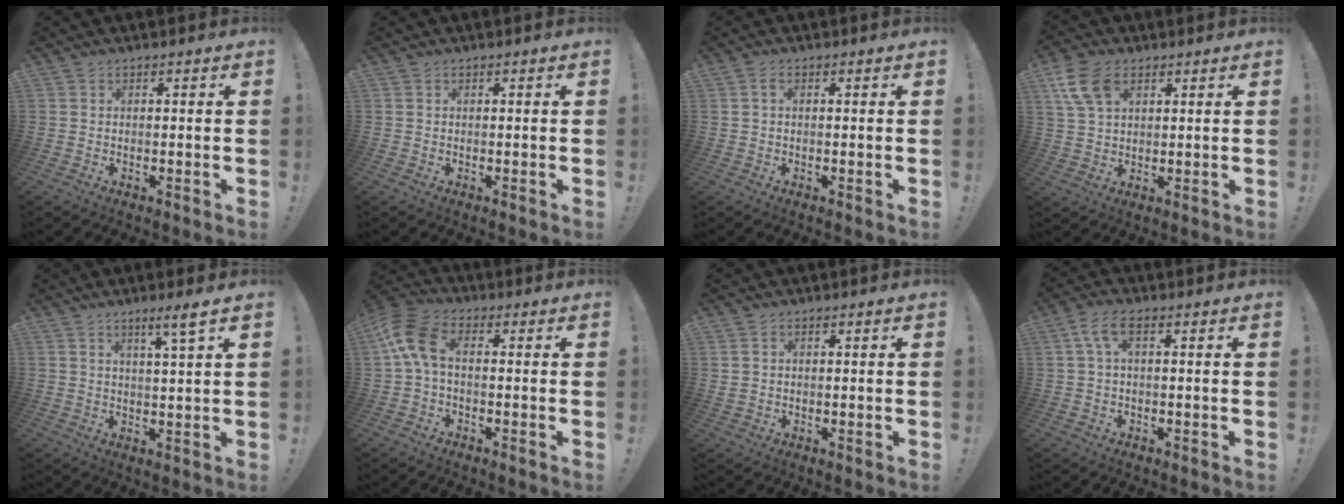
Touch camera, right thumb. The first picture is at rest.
{"total": 0.0}
{"total": 1.5, "force": [0.2, 0.6, 1.3], "torque": [-0.019, 0.001, 0.002]}
{"total": 9.9, "force": [4.7, 5.7, 6.5], "torque": [-0.128, -0.008, 0.090]}
{"total": 5.4, "force": [3.3, -0.3, 4.2], "torque": [-0.056, -0.021, 0.047]}
{"total": 10.0, "force": [1.9, 5.3, 8.2], "torque": [-0.177, 0.004, 0.040]}
{"total": 1.3, "force": [0.8, 1.0, 0.6], "torque": [-0.016, 0.004, 0.016]}
{"total": 5.3, "force": [1.1, 1.7, 4.9], "torque": [-0.107, 0.005, 0.022]}